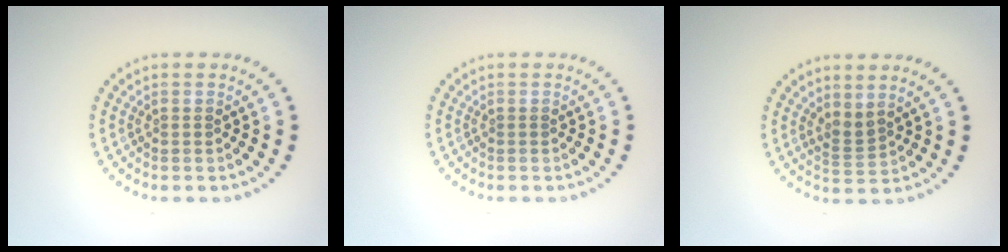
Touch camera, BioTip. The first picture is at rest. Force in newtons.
{"total": 0.0}
{"total": 1.6, "press": 1.2, "slide": 1.1}